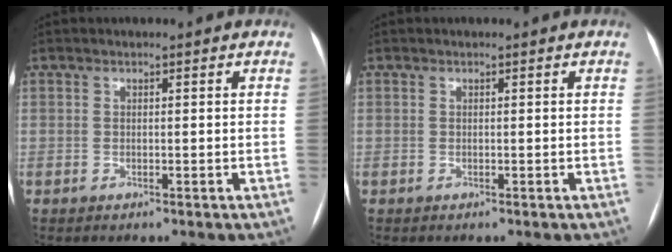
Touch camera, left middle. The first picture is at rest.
{"total": 0.0}